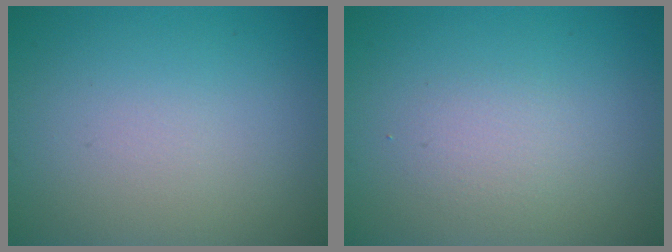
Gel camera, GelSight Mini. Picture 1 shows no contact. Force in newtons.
{"total": 1.4, "press": 1.4, "slide": 0.1}